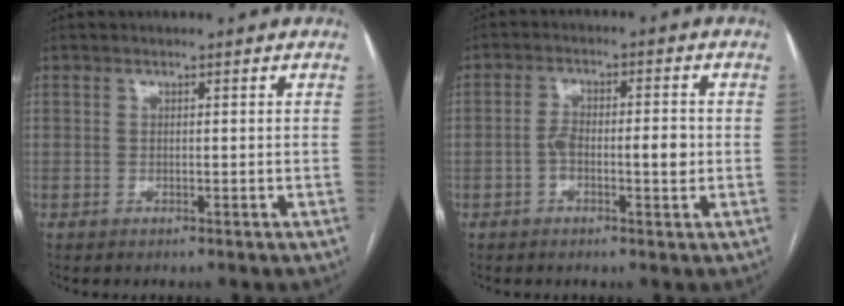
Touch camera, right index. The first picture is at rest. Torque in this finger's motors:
{"motor_torque": [0.19, -0.06, 0.14, 0.04]}